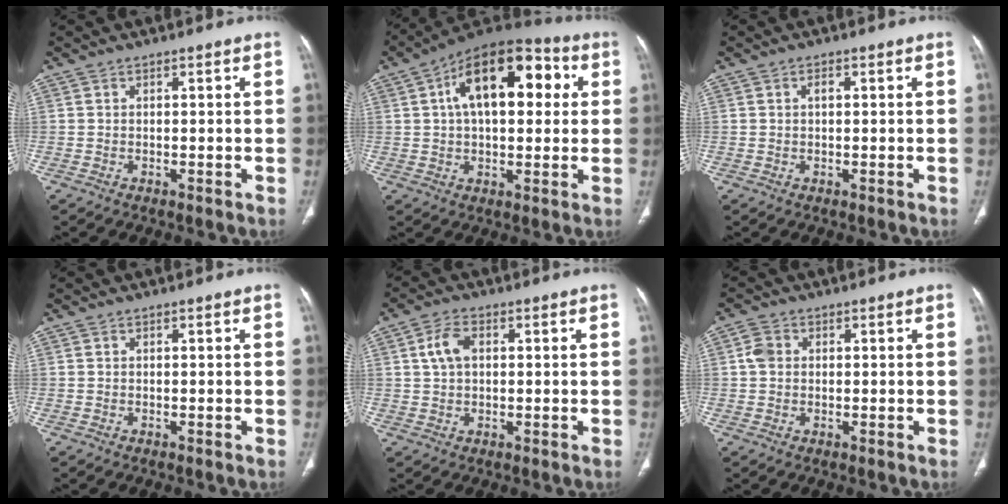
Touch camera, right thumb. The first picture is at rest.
{"total": 19.0, "force": [4.7, 10.2, 15.4], "torque": [-0.204, 0.026, 0.061]}
{"total": 1.2, "force": [0.3, 0.6, 1.0], "torque": [-0.016, 0.003, 0.004]}
{"total": 0.0}
{"total": 5.8, "force": [1.2, 4.7, 3.1], "torque": [-0.035, 0.006, 0.016]}
{"total": 2.9, "force": [0.4, 2.4, 1.6], "torque": [-0.028, 0.007, 0.004]}